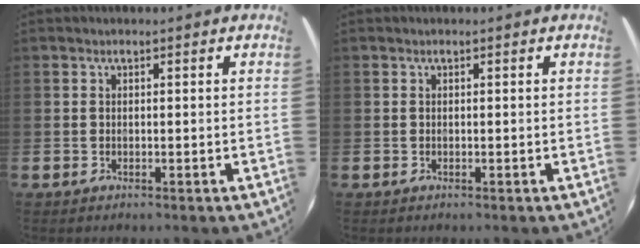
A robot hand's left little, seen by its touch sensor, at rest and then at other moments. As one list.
[{"total": 0.0}]